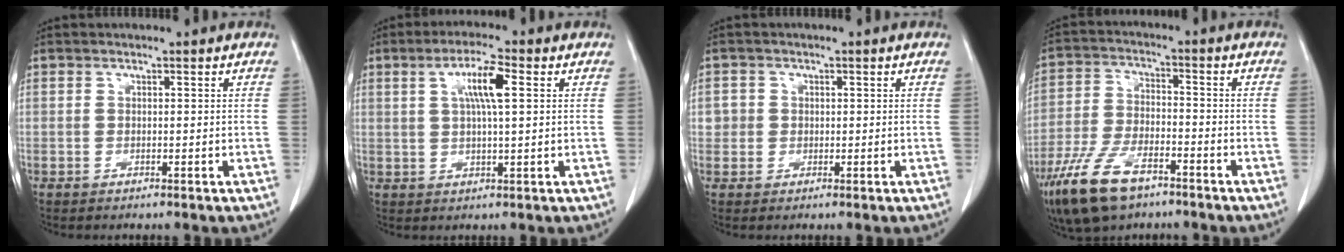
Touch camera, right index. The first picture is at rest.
{"total": 6.5, "force": [1.9, 1.0, 6.2], "torque": [-0.115, 0.009, 0.035]}
{"total": 2.9, "force": [0.2, 2.9, 0.4], "torque": [0.004, 0.013, 0.006]}
{"total": 12.5, "force": [-8.0, 4.9, 8.3], "torque": [-0.176, -0.012, -0.146]}